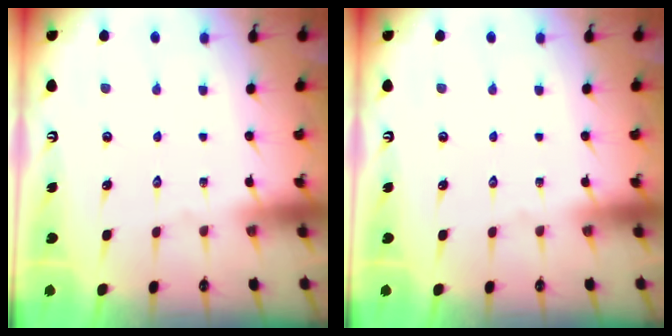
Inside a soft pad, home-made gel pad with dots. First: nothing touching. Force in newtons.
{"total": 0.0}